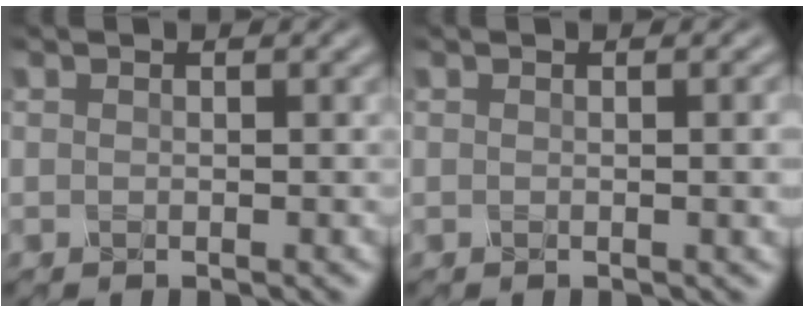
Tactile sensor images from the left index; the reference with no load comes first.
{"total": 3.0, "force": [0.3, 1.4, 2.6], "torque": [-0.007, 0.023, -0.007]}